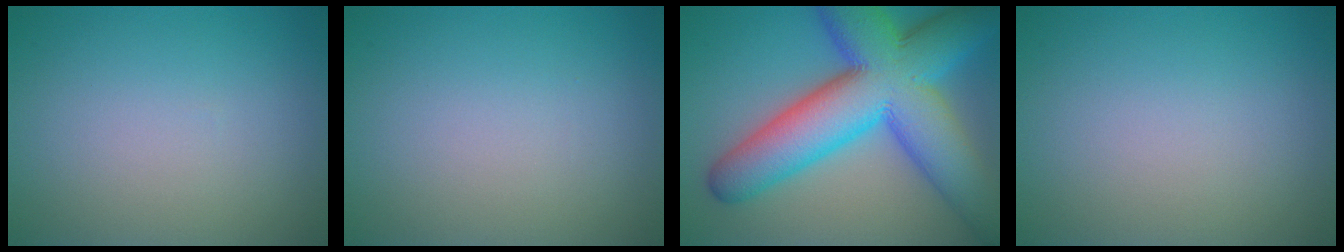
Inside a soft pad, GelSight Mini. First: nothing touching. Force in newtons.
{"total": 0.0}
{"total": 14.6, "press": 14.5, "slide": 0.3}
{"total": 0.0}